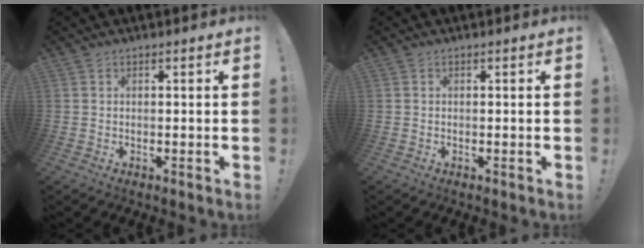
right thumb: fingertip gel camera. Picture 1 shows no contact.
{"total": 0.0}